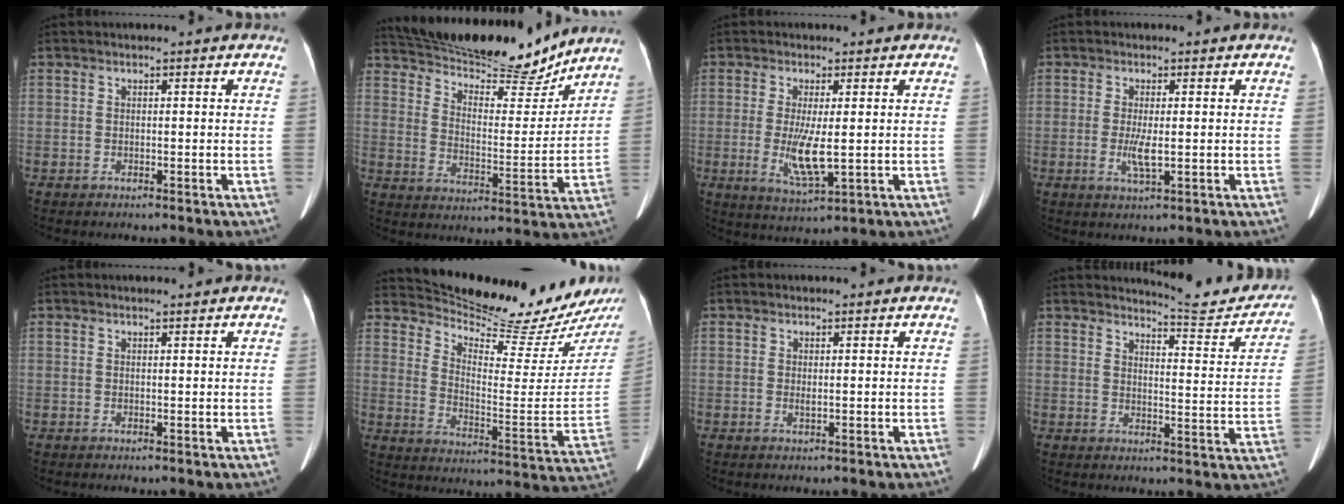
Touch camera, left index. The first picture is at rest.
{"total": 19.5, "force": [18.1, 3.1, 6.7], "torque": [-0.110, -0.014, 0.266]}
{"total": 6.2, "force": [-0.3, 1.2, 6.1], "torque": [-0.124, -0.019, -0.002]}
{"total": 3.0, "force": [-0.3, 0.5, 2.9], "torque": [-0.060, -0.006, -0.003]}
{"total": 0.9, "force": [0.8, 0.1, 0.4], "torque": [-0.006, 0.002, 0.012]}
{"total": 21.6, "force": [20.1, 1.6, 7.5], "torque": [-0.121, -0.089, 0.273]}
{"total": 0.6, "force": [0.2, 0.2, 0.6], "torque": [-0.014, -0.002, 0.003]}
{"total": 11.1, "force": [11.0, 0.8, 1.7], "torque": [-0.014, -0.043, 0.126]}